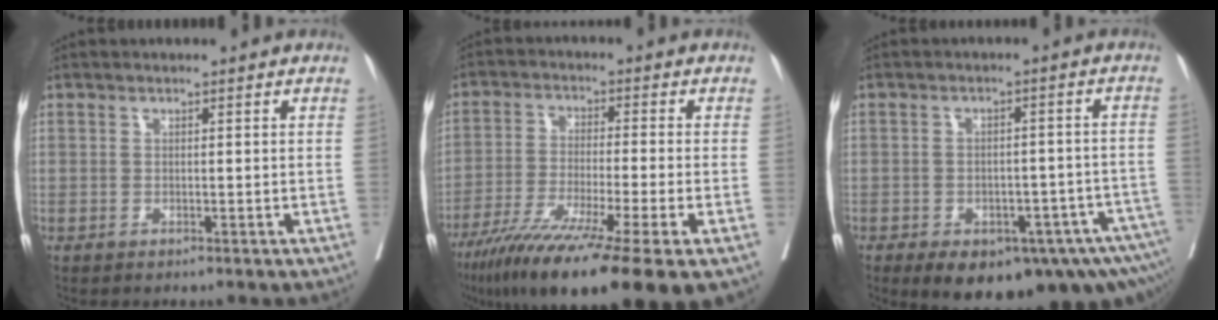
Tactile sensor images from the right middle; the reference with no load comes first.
{"total": 18.4, "force": [-11.8, 0.4, 14.1], "torque": [-0.207, -0.048, -0.192]}
{"total": 17.8, "force": [-11.3, 7.1, 11.7], "torque": [-0.126, 0.004, -0.142]}